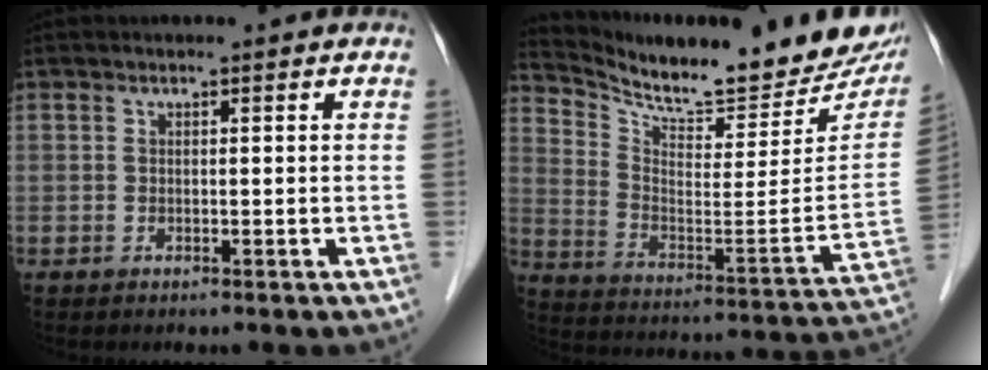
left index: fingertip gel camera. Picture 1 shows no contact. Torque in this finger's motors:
{"motor_torque": [-0.02, -0.20, 0.12, 0.00]}